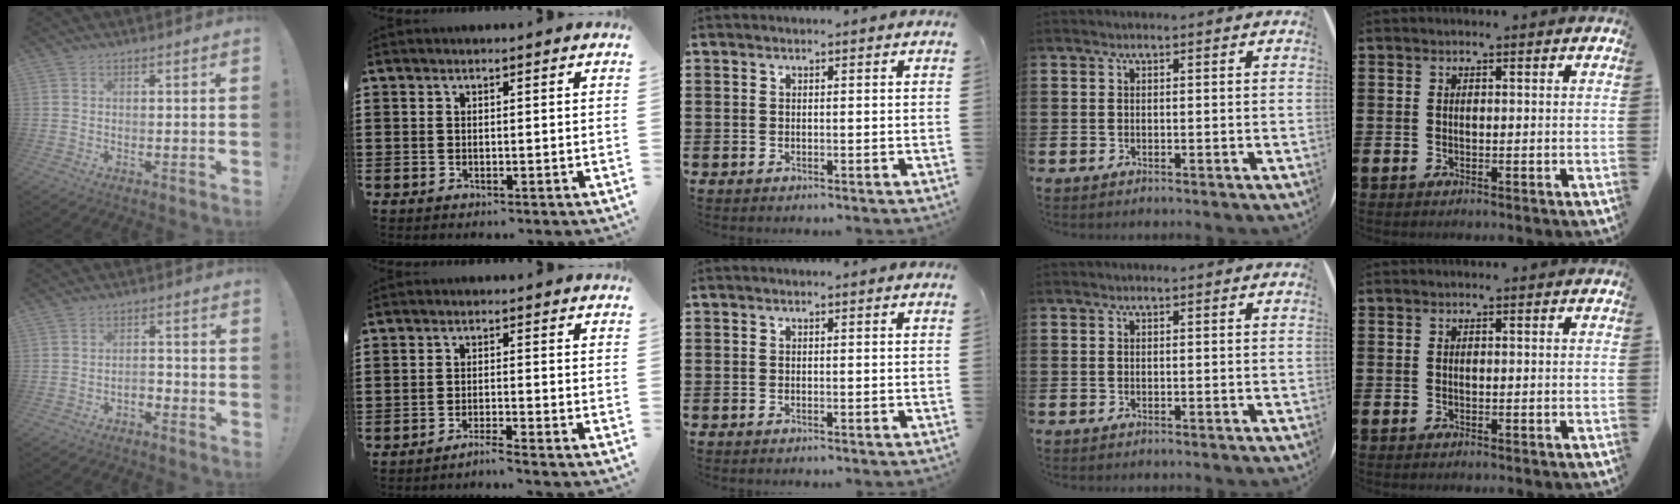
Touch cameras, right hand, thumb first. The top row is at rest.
{"thumb": {"total": 2.8, "force": [-2.1, 1.2, 1.4], "torque": [-0.020, 0.001, -0.039]}, "index": {"total": 1.7, "force": [-1.6, -0.4, 0.4], "torque": [-0.010, 0.001, -0.031]}}